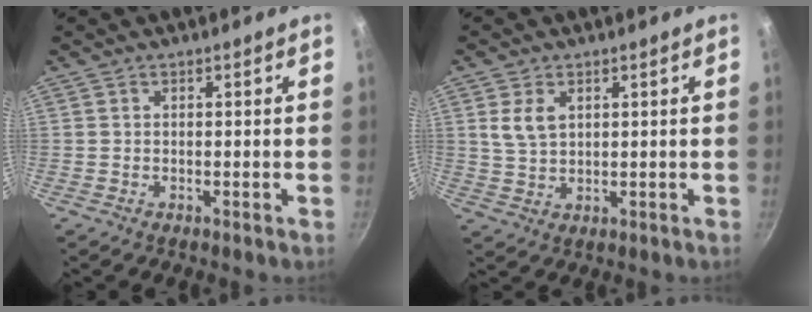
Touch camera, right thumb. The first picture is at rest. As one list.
[{"total": 4.8, "force": [1.8, 3.0, 3.3], "torque": [-0.059, -0.006, 0.037]}]